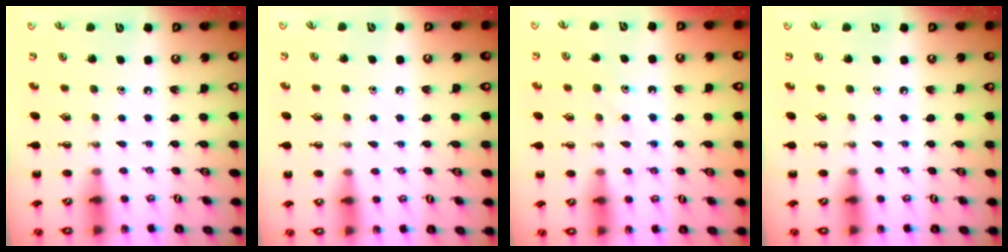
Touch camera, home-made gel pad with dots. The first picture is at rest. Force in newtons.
{"total": 5.9, "press": 5.7, "slide": 1.6}
{"total": 10.3, "press": 10.3, "slide": 0.7}
{"total": 0.0}